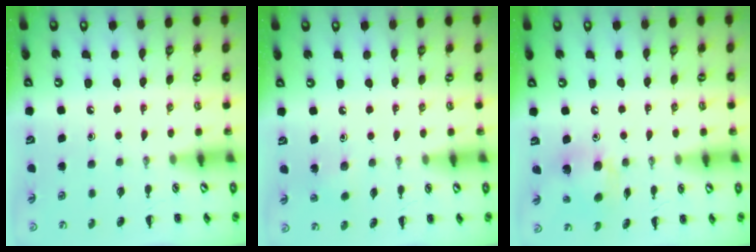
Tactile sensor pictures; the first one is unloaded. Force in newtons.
{"total": 3.0, "press": 2.9, "slide": 0.9}
{"total": 8.2, "press": 8.0, "slide": 1.4}